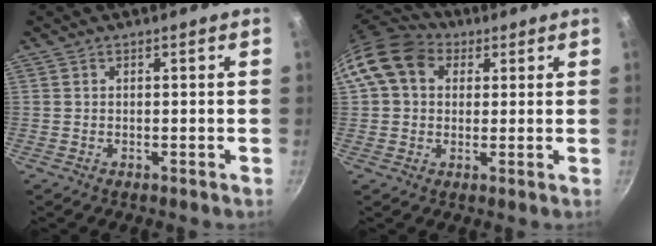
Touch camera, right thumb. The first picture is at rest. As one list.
[{"total": 11.4, "force": [3.7, 8.9, 6.1], "torque": [-0.087, 0.017, 0.049]}]